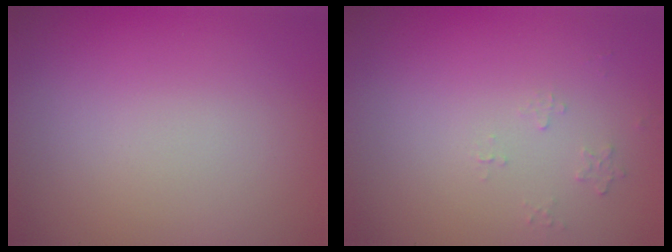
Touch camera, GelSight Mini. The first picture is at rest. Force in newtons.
{"total": 0.6, "press": 0.4, "slide": 0.5}